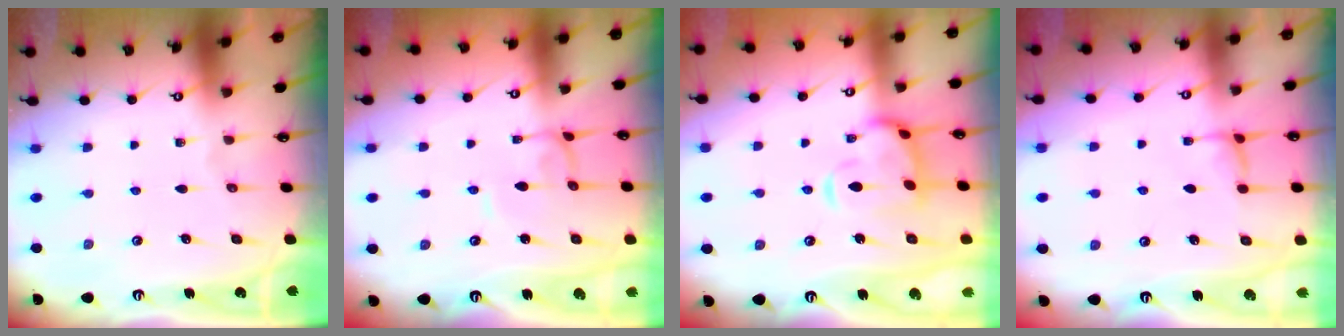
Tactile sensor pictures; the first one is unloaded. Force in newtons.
{"total": 2.2, "press": 2.2, "slide": 0.1}
{"total": 5.0, "press": 4.8, "slide": 1.1}
{"total": 1.2, "press": 0.9, "slide": 0.7}